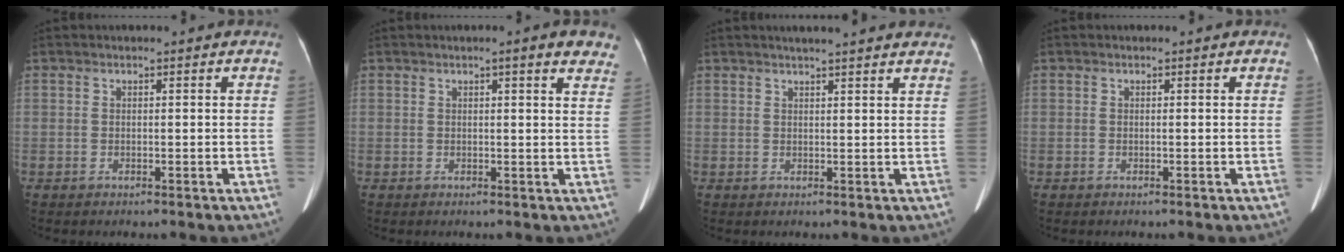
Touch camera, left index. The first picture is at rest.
{"total": 4.9, "force": [3.6, 0.7, 3.4], "torque": [-0.025, 0.004, 0.031]}
{"total": 9.6, "force": [8.5, 0.6, 4.4], "torque": [-0.054, 0.020, 0.089]}
{"total": 0.0}